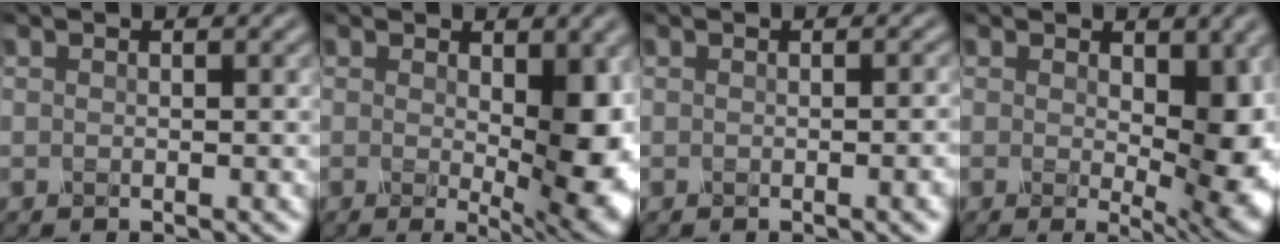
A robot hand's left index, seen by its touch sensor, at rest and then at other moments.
{"total": 8.2, "force": [0.1, 3.0, 7.6], "torque": [-0.095, -0.011, 0.003]}
{"total": 2.4, "force": [-0.4, 0.8, 2.3], "torque": [-0.016, 0.001, -0.003]}
{"total": 8.8, "force": [0.4, 4.3, 7.7], "torque": [-0.092, -0.008, 0.007]}